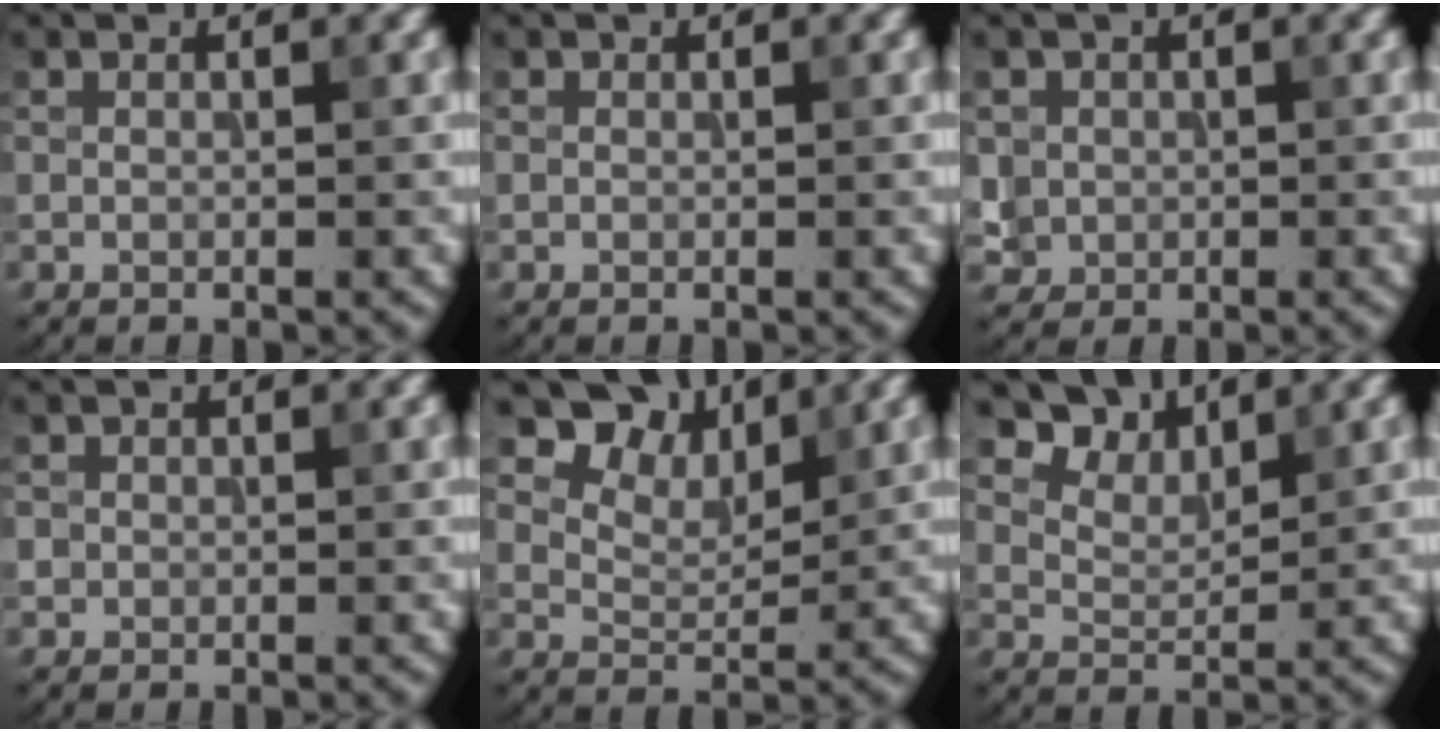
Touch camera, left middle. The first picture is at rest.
{"total": 0.0}
{"total": 2.4, "force": [0.1, 2.3, 0.4], "torque": [0.000, 0.002, 0.009]}
{"total": 0.8, "force": [0.0, 0.8, 0.0], "torque": [0.011, -0.003, 0.000]}
{"total": 5.7, "force": [3.8, 3.3, 2.7], "torque": [-0.045, -0.001, 0.065]}
{"total": 4.6, "force": [3.5, 2.2, 1.8], "torque": [-0.042, -0.001, 0.067]}